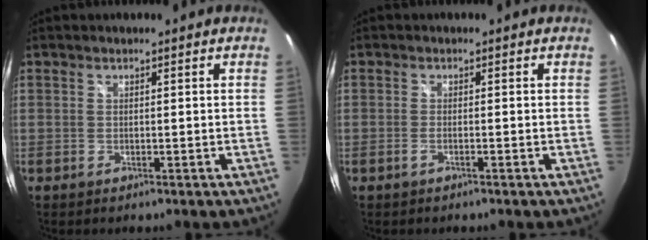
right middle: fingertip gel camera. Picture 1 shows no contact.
{"total": 1.0, "force": [-0.7, 0.1, 0.7], "torque": [-0.016, 0.001, -0.016]}